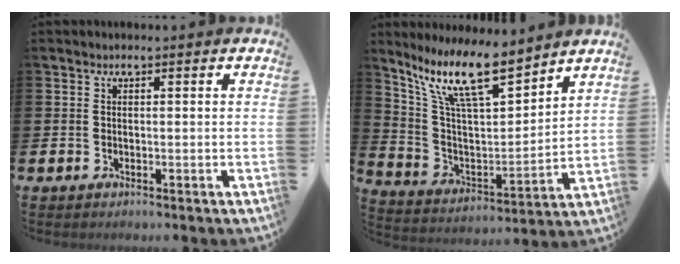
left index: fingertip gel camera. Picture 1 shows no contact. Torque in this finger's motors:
{"motor_torque": [1.11, -1.03, 1.05, 0.21]}